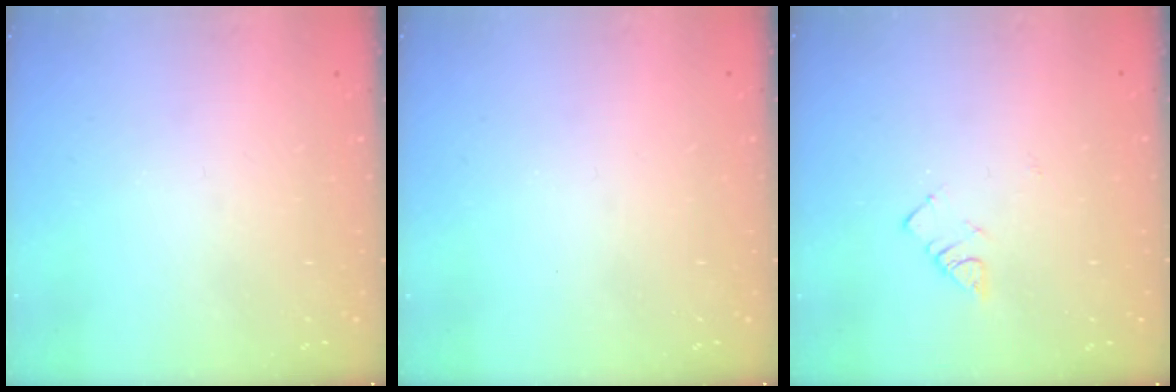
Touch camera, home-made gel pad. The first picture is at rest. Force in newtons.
{"total": 0.0}
{"total": 2.6, "press": 2.6, "slide": 0.4}